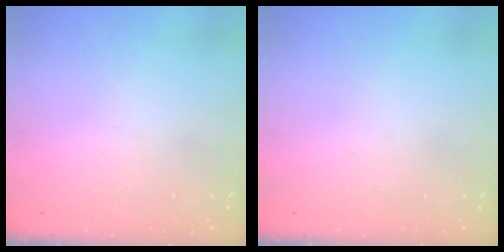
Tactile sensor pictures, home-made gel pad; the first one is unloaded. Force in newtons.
{"total": 0.0}